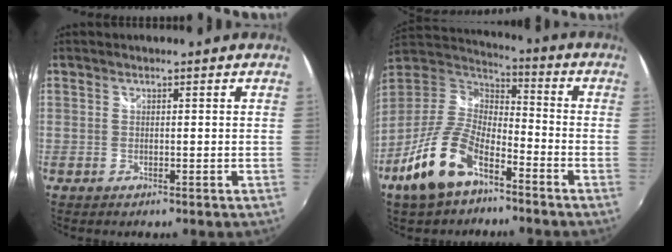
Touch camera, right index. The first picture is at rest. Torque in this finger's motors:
{"motor_torque": [1.08, -1.06, 0.82, 0.21]}